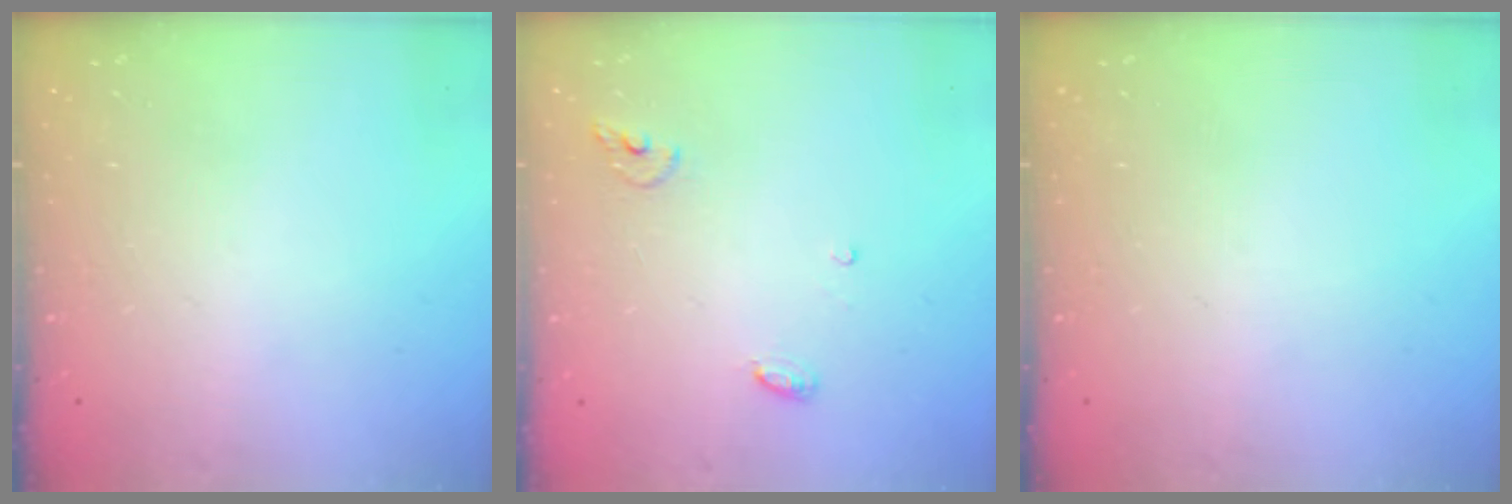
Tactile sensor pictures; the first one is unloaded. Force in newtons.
{"total": 3.8, "press": 3.8, "slide": 0.2}
{"total": 0.0}